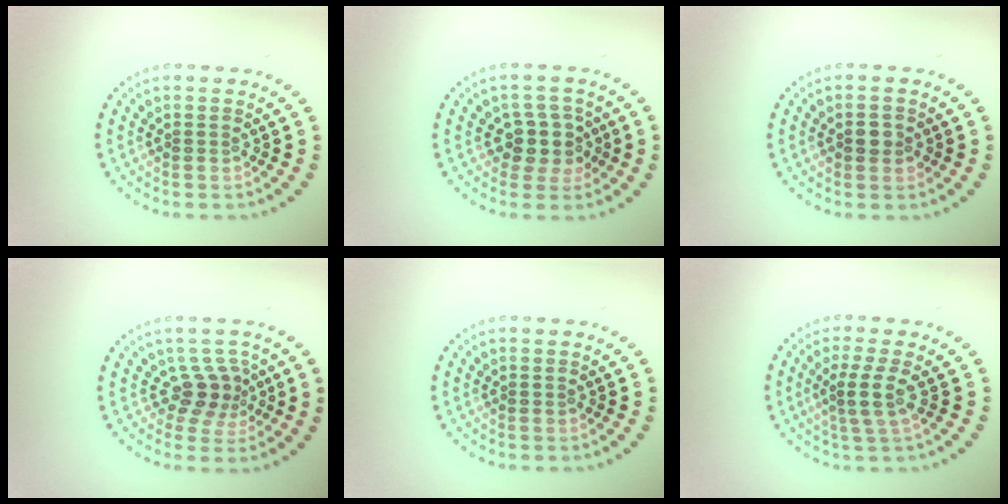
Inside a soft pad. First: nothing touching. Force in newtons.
{"total": 2.8, "press": 2.5, "slide": 1.2}
{"total": 1.5, "press": 1.5, "slide": 0.3}
{"total": 2.6, "press": 1.9, "slide": 1.9}
{"total": 0.0}
{"total": 2.6, "press": 2.0, "slide": 1.8}